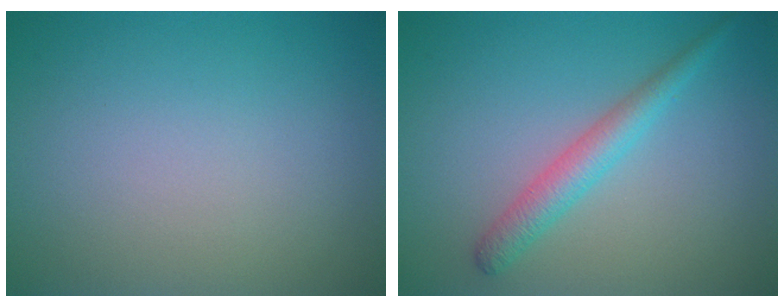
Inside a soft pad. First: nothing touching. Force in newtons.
{"total": 2.7, "press": 2.7, "slide": 0.1}